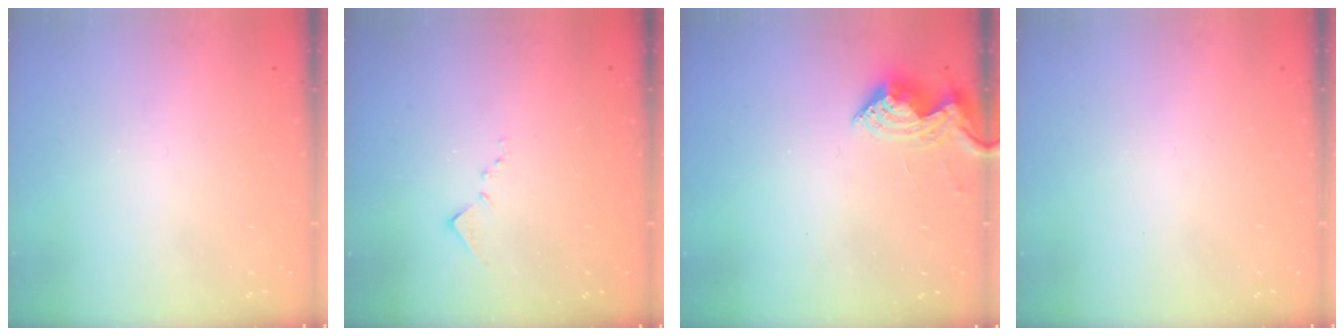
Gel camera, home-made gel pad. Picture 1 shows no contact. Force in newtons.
{"total": 7.9, "press": 7.9, "slide": 0.2}
{"total": 10.1, "press": 10.1, "slide": 0.4}
{"total": 0.0}